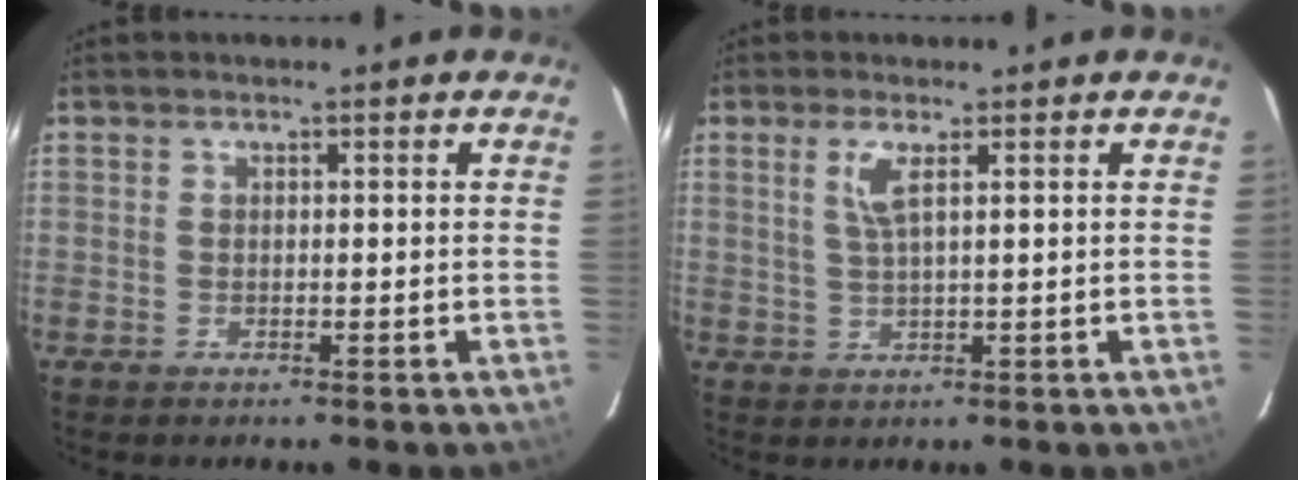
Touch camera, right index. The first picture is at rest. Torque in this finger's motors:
{"motor_torque": [0.07, 0.04, 0.24, 0.07]}